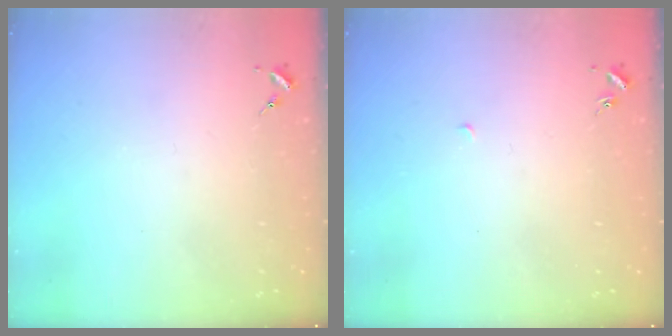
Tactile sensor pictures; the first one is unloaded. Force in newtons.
{"total": 2.1, "press": 2.1, "slide": 0.1}